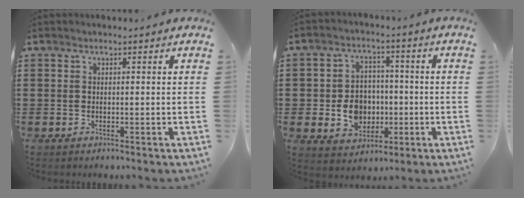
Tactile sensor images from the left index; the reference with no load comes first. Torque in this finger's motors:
{"motor_torque": [0.52, 0.48, 0.34, 0.09]}